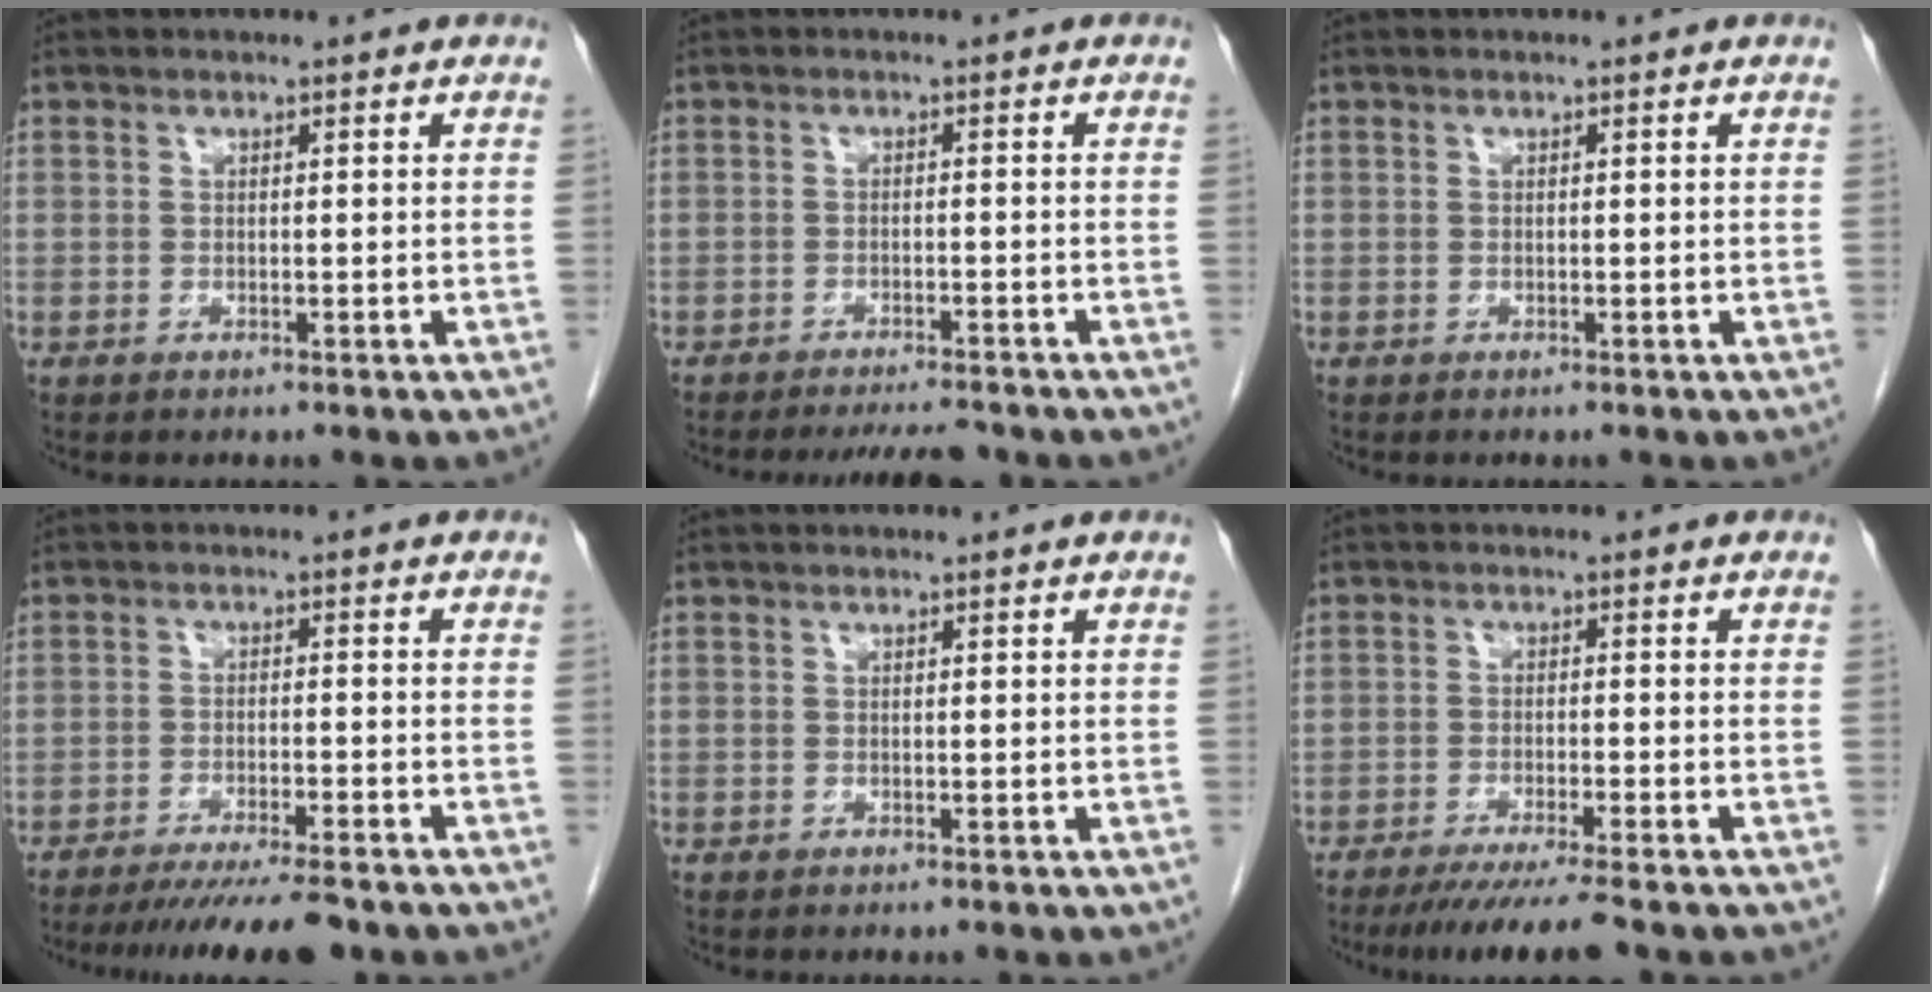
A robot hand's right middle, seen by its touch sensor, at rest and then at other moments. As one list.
[{"total": 5.9, "force": [-5.5, 0.5, 2.1], "torque": [-0.023, -0.013, -0.082]}, {"total": 0.0}, {"total": 10.3, "force": [-8.8, 0.2, 5.4], "torque": [-0.067, -0.024, -0.135]}, {"total": 0.0}, {"total": 8.1, "force": [-6.6, -0.6, 4.7], "torque": [-0.061, -0.021, -0.105]}]